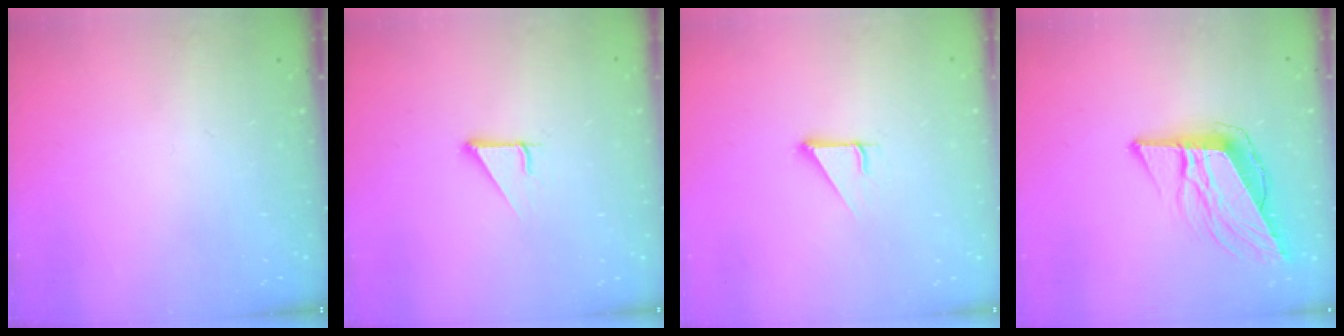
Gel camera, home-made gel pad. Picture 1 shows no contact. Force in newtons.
{"total": 2.9, "press": 2.9, "slide": 0.1}
{"total": 2.9, "press": 2.8, "slide": 0.2}
{"total": 12.4, "press": 11.9, "slide": 3.6}